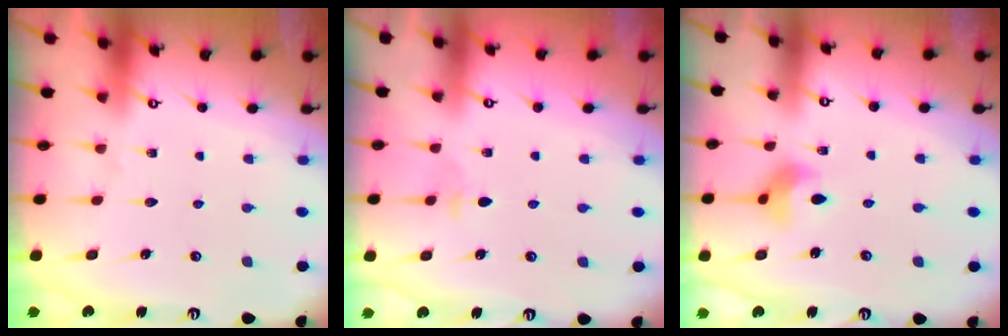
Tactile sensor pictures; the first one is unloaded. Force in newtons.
{"total": 3.6, "press": 3.5, "slide": 0.7}
{"total": 8.2, "press": 8.0, "slide": 2.1}